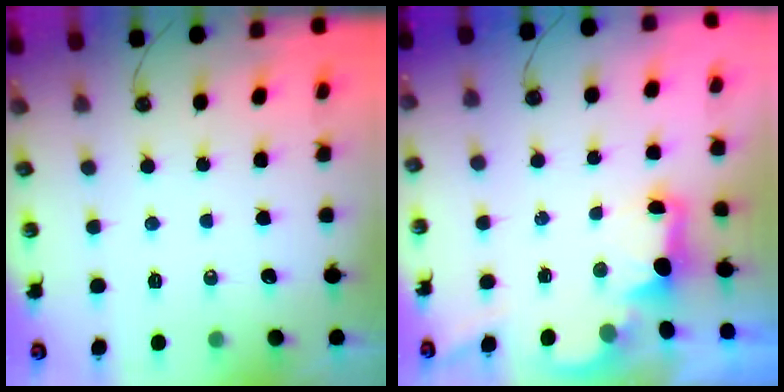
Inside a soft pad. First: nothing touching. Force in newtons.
{"total": 2.5, "press": 2.3, "slide": 0.8}